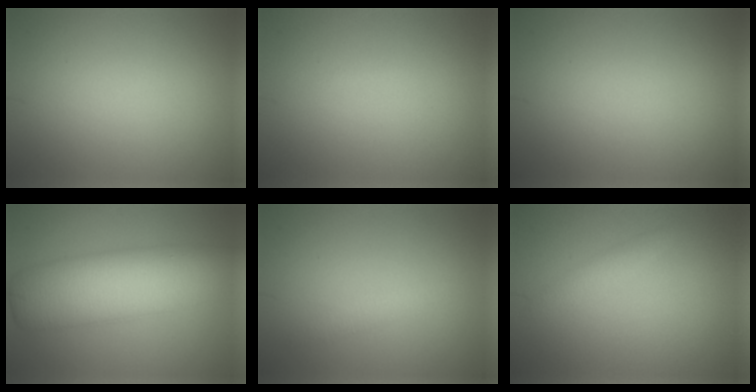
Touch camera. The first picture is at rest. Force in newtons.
{"total": 0.0}
{"total": 0.0}
{"total": 10.2, "press": 10.2, "slide": 0.3}
{"total": 1.2, "press": 1.2, "slide": 0.0}
{"total": 1.1, "press": 1.1, "slide": 0.1}